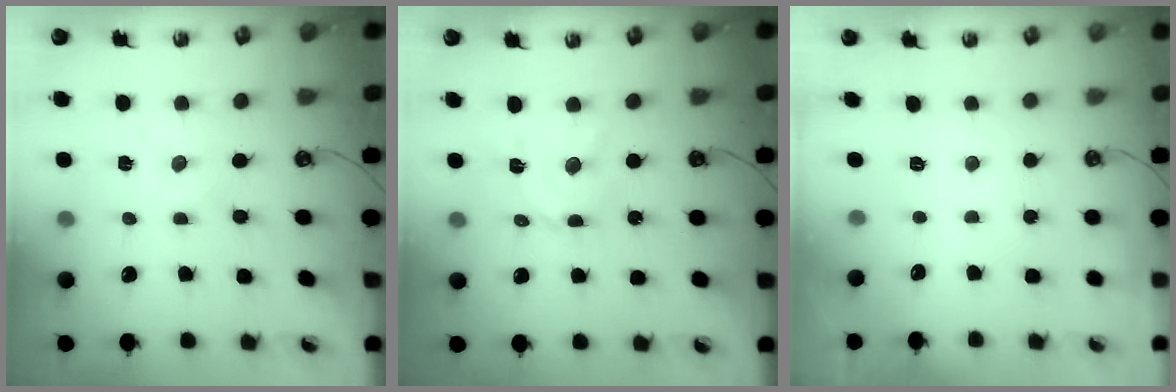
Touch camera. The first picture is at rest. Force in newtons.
{"total": 10.2, "press": 10.2, "slide": 0.7}
{"total": 0.0}